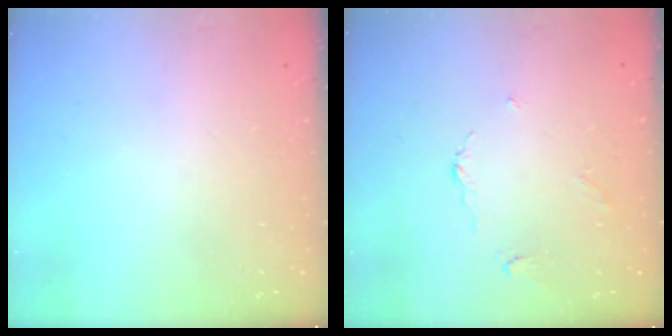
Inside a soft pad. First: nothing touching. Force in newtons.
{"total": 2.6, "press": 2.5, "slide": 0.4}